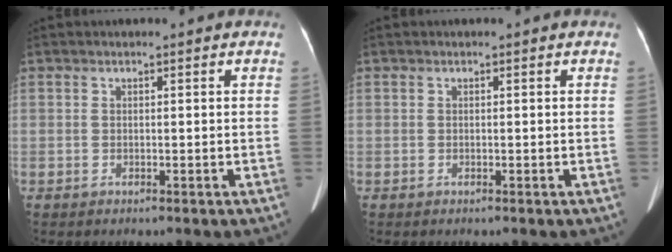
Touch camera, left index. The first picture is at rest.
{"total": 0.0}